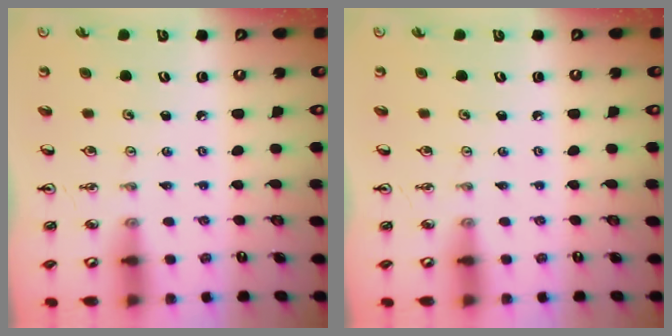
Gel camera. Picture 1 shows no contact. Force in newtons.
{"total": 0.0}